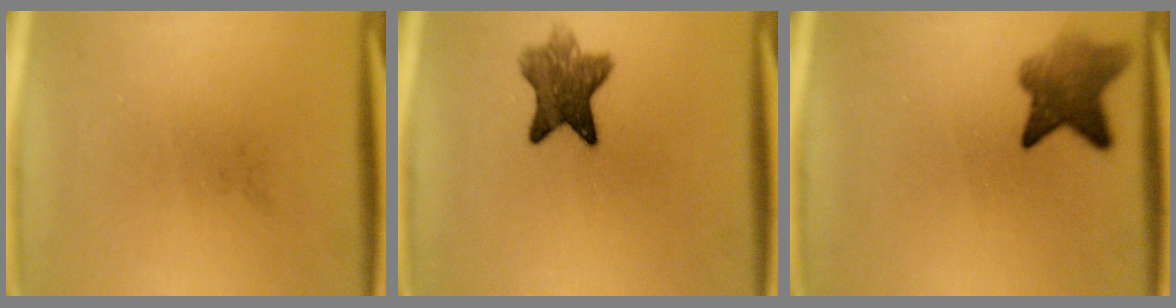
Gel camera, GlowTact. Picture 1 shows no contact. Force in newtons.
{"total": 7.3}
{"total": 5.9}